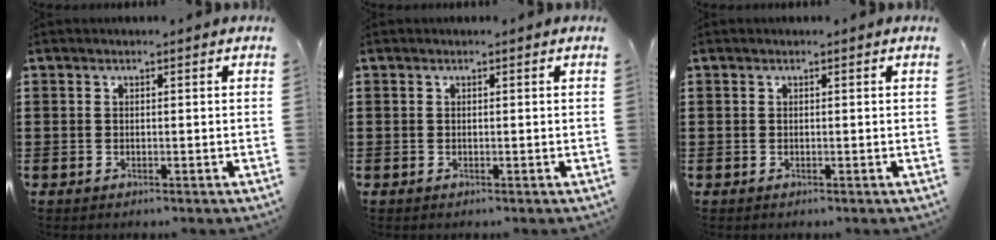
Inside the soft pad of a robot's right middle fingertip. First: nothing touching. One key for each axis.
{"total": 0.0}
{"total": 0.0}